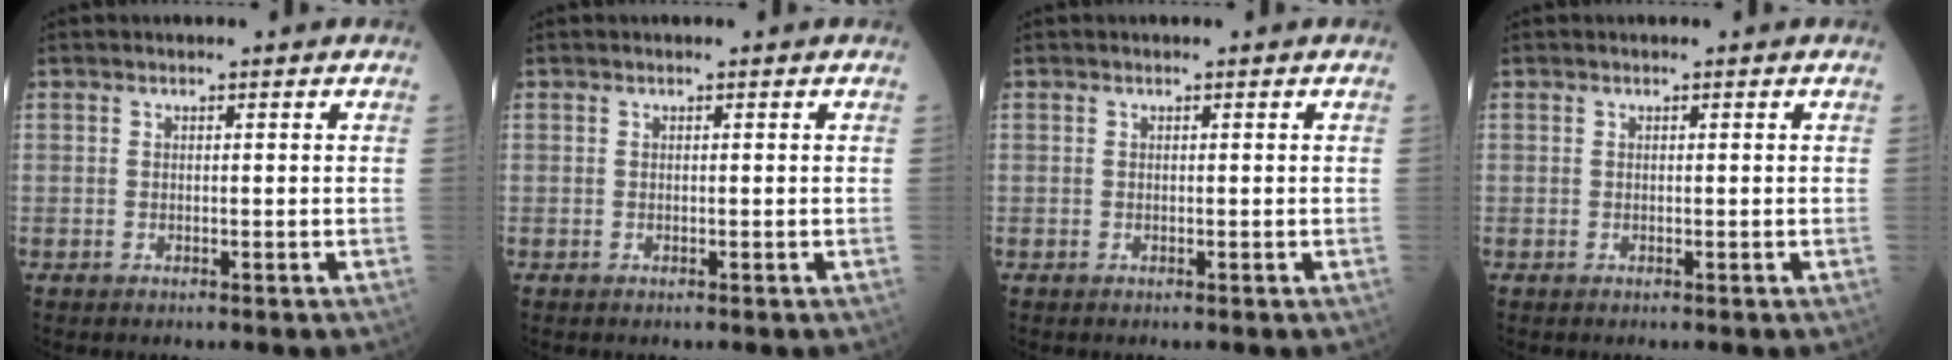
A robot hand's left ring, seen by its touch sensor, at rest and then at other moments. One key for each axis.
{"total": 0.0}
{"total": 0.0}
{"total": 0.0}